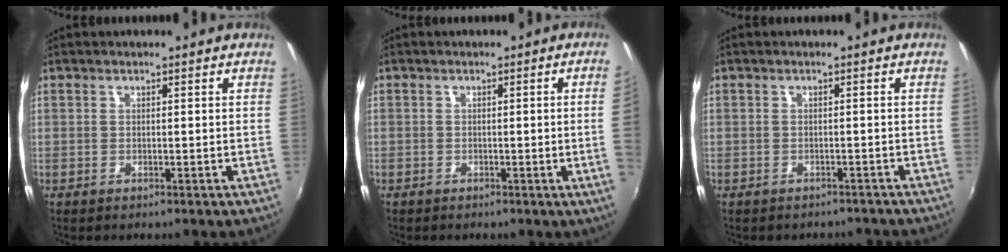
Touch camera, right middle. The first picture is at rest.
{"total": 2.6, "force": [-0.2, -1.4, 2.2], "torque": [-0.037, -0.011, 0.003]}
{"total": 4.5, "force": [-3.9, 1.9, 1.0], "torque": [-0.015, -0.003, -0.043]}